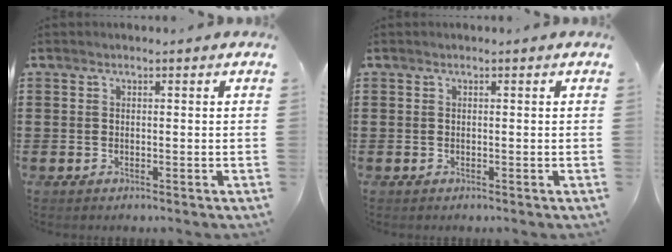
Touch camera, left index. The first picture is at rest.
{"total": 0.0}